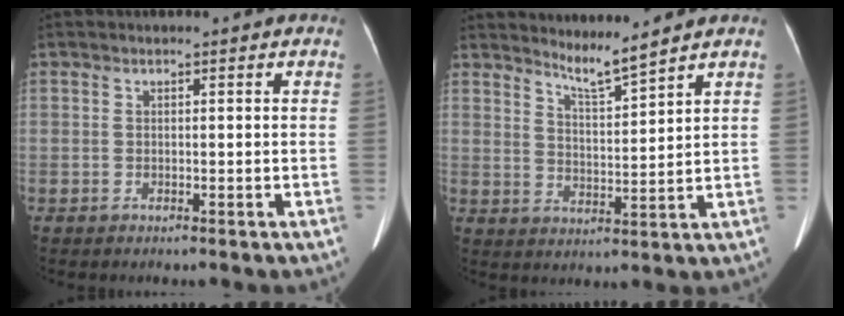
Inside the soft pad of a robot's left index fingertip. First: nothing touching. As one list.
[{"total": 4.5, "force": [4.1, -1.1, 1.4], "torque": [-0.036, -0.022, 0.080]}]